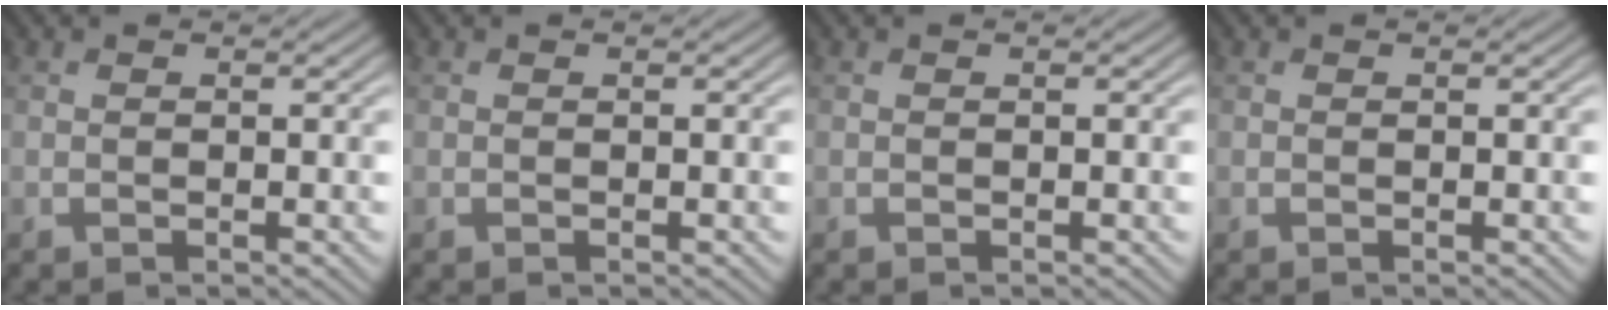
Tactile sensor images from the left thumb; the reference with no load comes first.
{"total": 0.0}
{"total": 0.0}
{"total": 0.0}